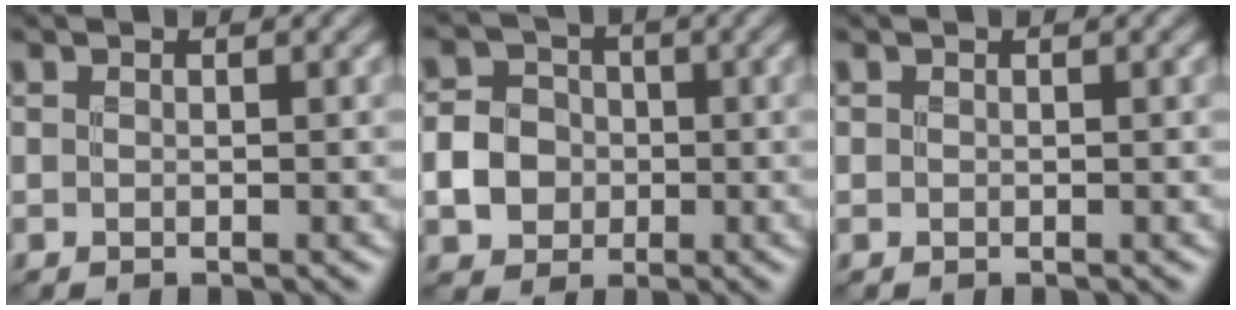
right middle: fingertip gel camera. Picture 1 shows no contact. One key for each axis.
{"total": 4.0, "fx": -0.8, "fy": 3.6, "fz": 1.7, "tx": -0.030, "ty": 0.004, "tz": -0.020}
{"total": 0.0}